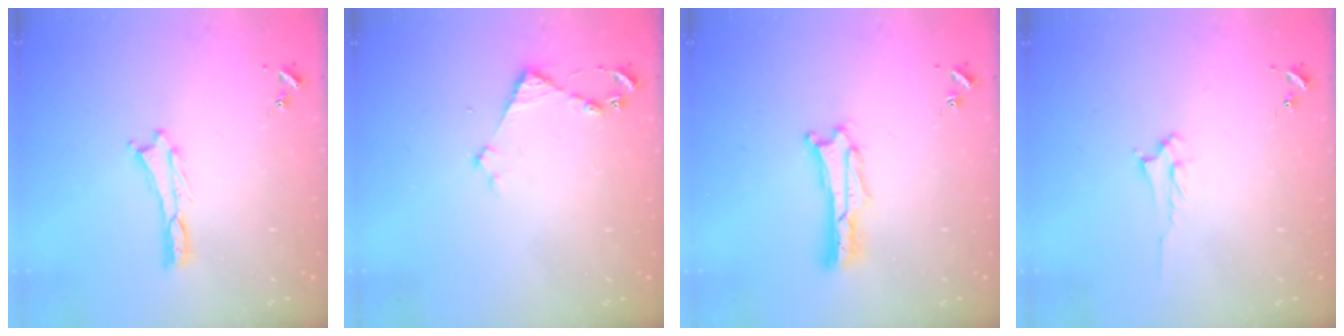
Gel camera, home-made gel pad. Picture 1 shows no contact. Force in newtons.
{"total": 3.1, "press": 3.1, "slide": 0.3}
{"total": 1.7, "press": 1.7, "slide": 0.3}
{"total": 2.0, "press": 1.9, "slide": 0.3}